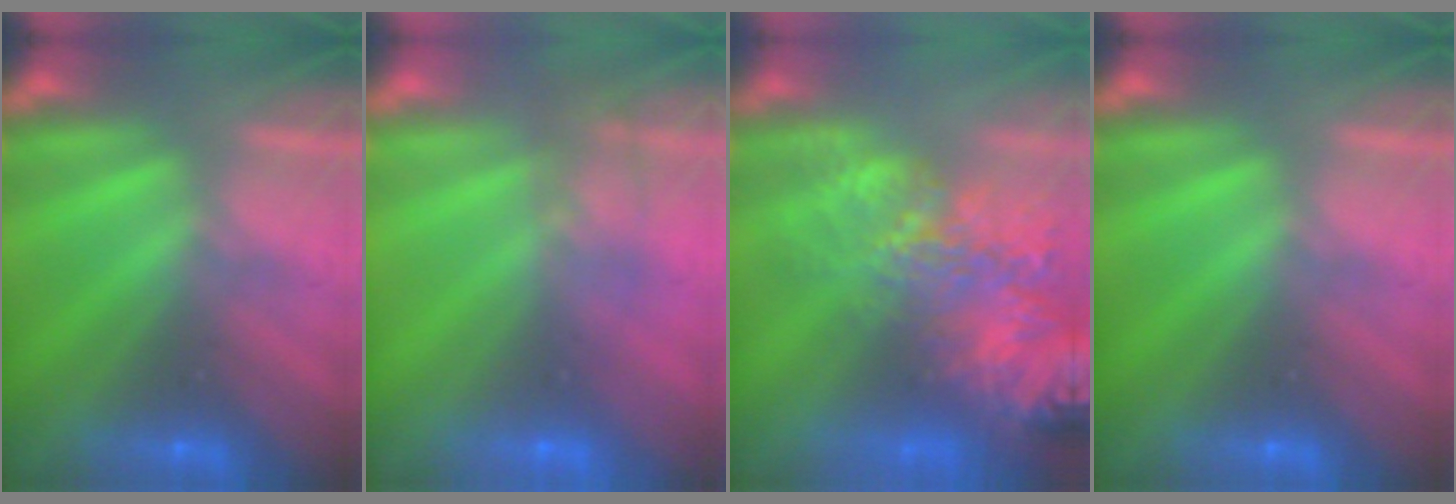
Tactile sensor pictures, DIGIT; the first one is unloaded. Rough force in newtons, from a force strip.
{"total": 1.4}
{"total": 9.1}
{"total": 0.0}